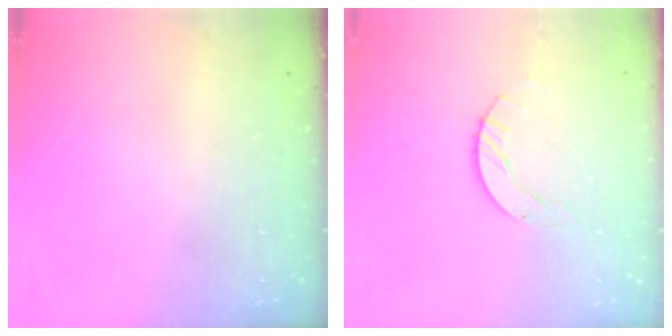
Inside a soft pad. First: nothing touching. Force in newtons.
{"total": 3.9, "press": 3.9, "slide": 0.4}